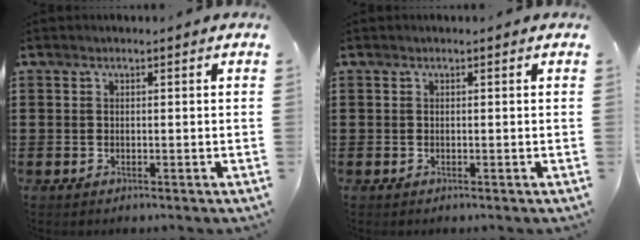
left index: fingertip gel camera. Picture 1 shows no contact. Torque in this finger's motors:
{"motor_torque": [-0.01, 0.00, 0.02, 0.00]}